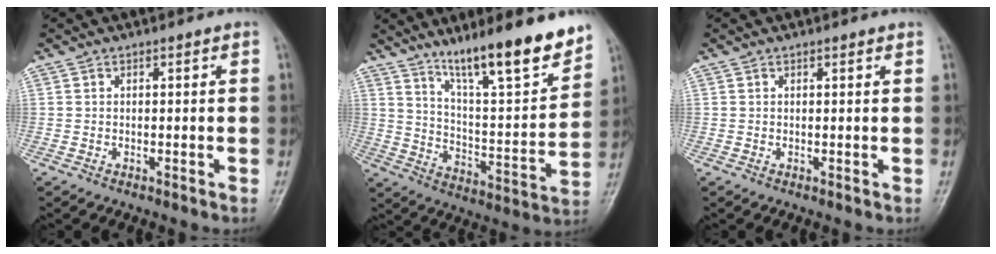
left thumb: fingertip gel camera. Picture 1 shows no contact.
{"total": 18.0, "force": [13.2, 2.8, 11.9], "torque": [-0.160, -0.081, 0.221]}
{"total": 0.5, "force": [0.5, 0.1, 0.3], "torque": [-0.007, -0.001, 0.006]}